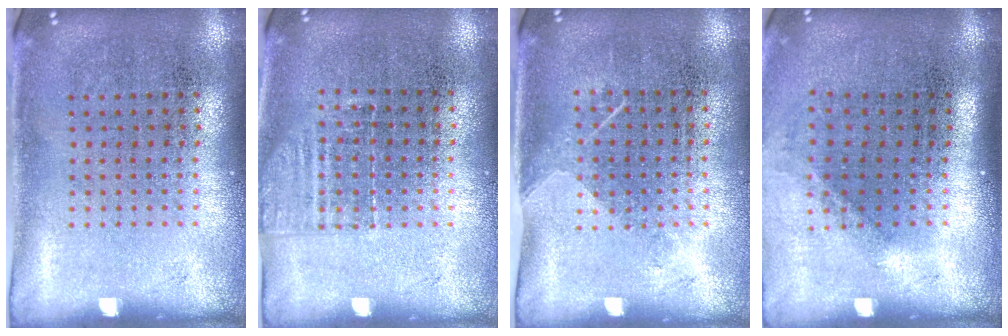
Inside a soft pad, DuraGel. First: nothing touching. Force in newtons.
{"total": 1.3, "press": 1.1, "slide": 0.6}
{"total": 1.2, "press": 0.9, "slide": 0.8}
{"total": 1.3, "press": 0.9, "slide": 0.9}